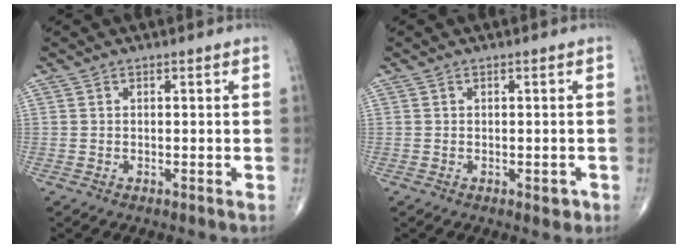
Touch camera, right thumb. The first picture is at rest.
{"total": 1.4, "force": [-0.5, 0.9, 0.9], "torque": [-0.005, 0.000, -0.006]}